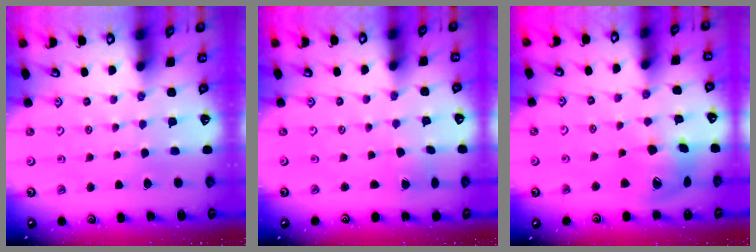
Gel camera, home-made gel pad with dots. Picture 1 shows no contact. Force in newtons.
{"total": 1.0, "press": 0.9, "slide": 0.4}
{"total": 15.5, "press": 15.3, "slide": 2.2}